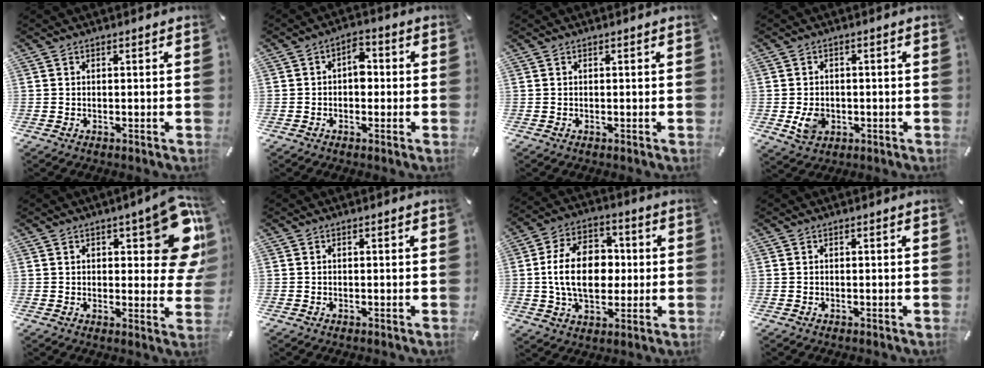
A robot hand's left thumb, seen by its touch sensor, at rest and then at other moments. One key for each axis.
{"total": 4.9, "fx": -0.1, "fy": 3.2, "fz": 3.7, "tx": -0.048, "ty": 0.006, "tz": -0.009}
{"total": 0.0}
{"total": 5.5, "fx": -1.0, "fy": 4.5, "fz": 3.0, "tx": -0.046, "ty": -0.008, "tz": -0.022}
{"total": 16.9, "fx": 6.4, "fy": 6.7, "fz": 14.2, "tx": -0.171, "ty": -0.039, "tz": 0.104}
{"total": 0.0}
{"total": 15.8, "fx": 0.2, "fy": 11.0, "fz": 11.3, "tx": -0.216, "ty": 0.016, "tz": 0.003}
{"total": 0.0}